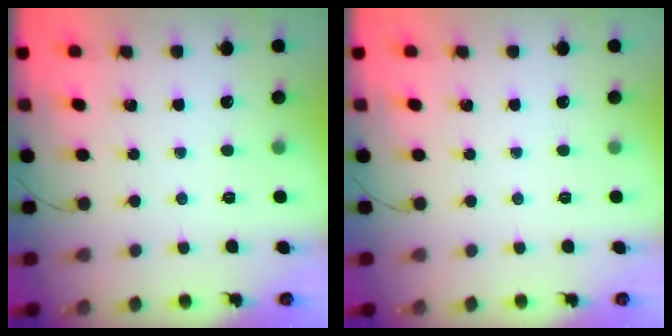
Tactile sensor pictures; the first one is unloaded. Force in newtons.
{"total": 0.0}